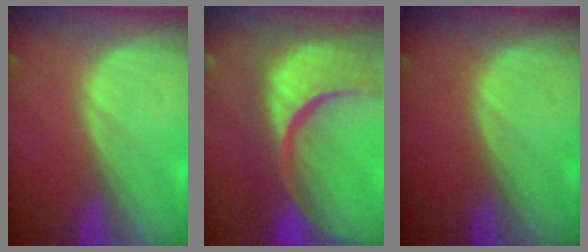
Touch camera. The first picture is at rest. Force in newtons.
{"total": 15.4, "press": 12.1, "slide": 9.6}
{"total": 0.0}